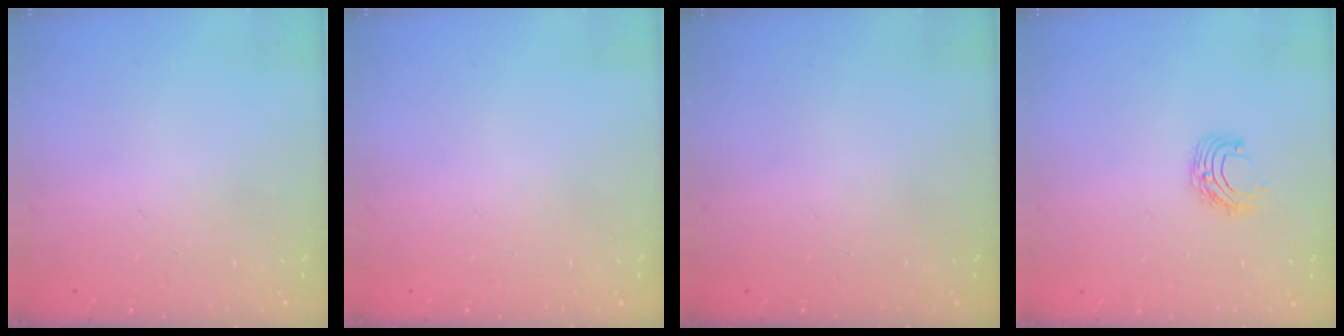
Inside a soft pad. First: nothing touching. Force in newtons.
{"total": 0.0}
{"total": 0.0}
{"total": 6.0, "press": 5.9, "slide": 0.6}